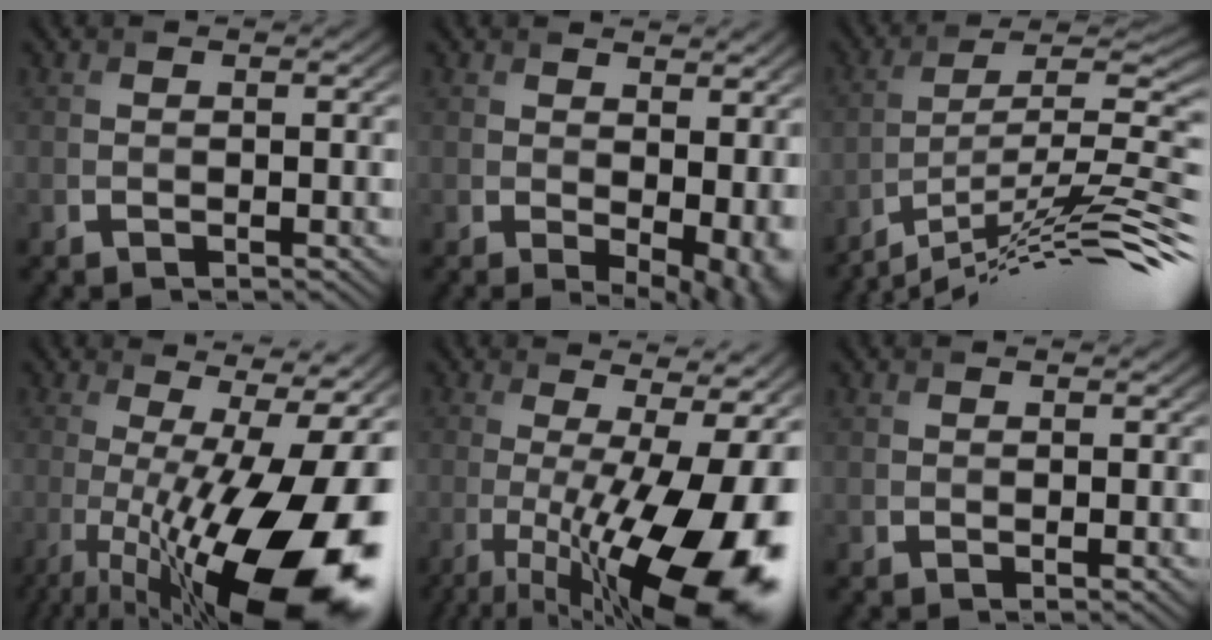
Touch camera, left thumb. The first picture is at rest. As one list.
[{"total": 7.4, "force": [0.7, 4.2, 6.1], "torque": [-0.077, -0.018, 0.041]}, {"total": 13.7, "force": [-9.3, 2.1, 9.9], "torque": [-0.162, 0.015, -0.156]}, {"total": 19.8, "force": [-4.9, 5.7, 18.4], "torque": [-0.258, -0.028, -0.076]}, {"total": 18.0, "force": [-4.2, 5.4, 16.7], "torque": [-0.240, -0.026, -0.053]}, {"total": 0.7, "force": [0.6, 0.1, 0.4], "torque": [-0.007, 0.001, 0.014]}]